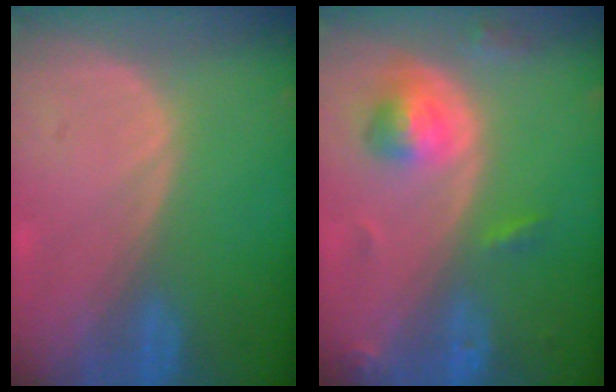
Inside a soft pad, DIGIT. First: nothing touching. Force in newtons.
{"total": 5.4, "press": 5.0, "slide": 2.1}